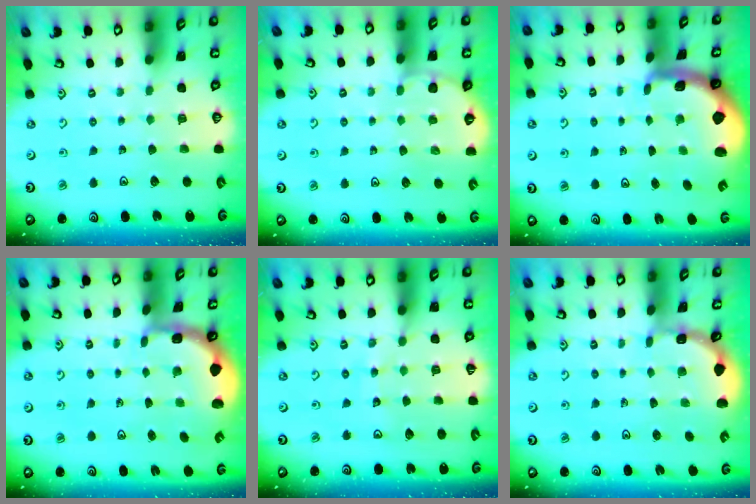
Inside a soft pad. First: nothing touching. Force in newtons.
{"total": 4.0, "press": 4.0, "slide": 0.4}
{"total": 1.9, "press": 1.8, "slide": 0.4}
{"total": 1.5, "press": 1.2, "slide": 0.7}
{"total": 8.6, "press": 8.5, "slide": 1.0}
{"total": 1.0, "press": 0.9, "slide": 0.2}